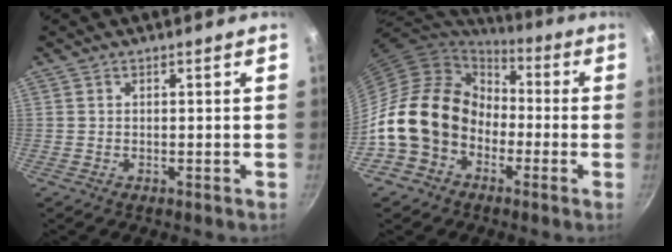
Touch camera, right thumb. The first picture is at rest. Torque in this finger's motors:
{"motor_torque": [0.98, 2.50, 1.42, -1.35, 0.45]}